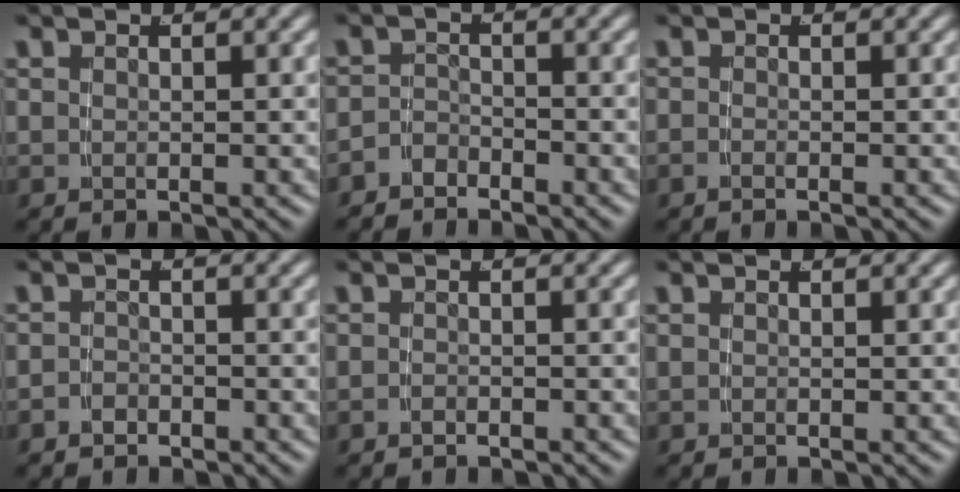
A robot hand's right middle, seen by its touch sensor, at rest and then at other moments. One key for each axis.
{"total": 2.5, "fx": -2.4, "fy": 0.8, "fz": 0.1, "tx": -0.003, "ty": -0.011, "tz": -0.039}
{"total": 0.8, "fx": -0.8, "fy": -0.1, "fz": 0.3, "tx": -0.008, "ty": -0.004, "tz": -0.014}
{"total": 1.8, "fx": -1.7, "fy": 0.6, "fz": -0.1, "tx": 0.001, "ty": -0.009, "tz": -0.025}
{"total": 1.1, "fx": -1.1, "fy": -0.1, "fz": 0.1, "tx": -0.004, "ty": -0.004, "tz": -0.015}
{"total": 0.0}